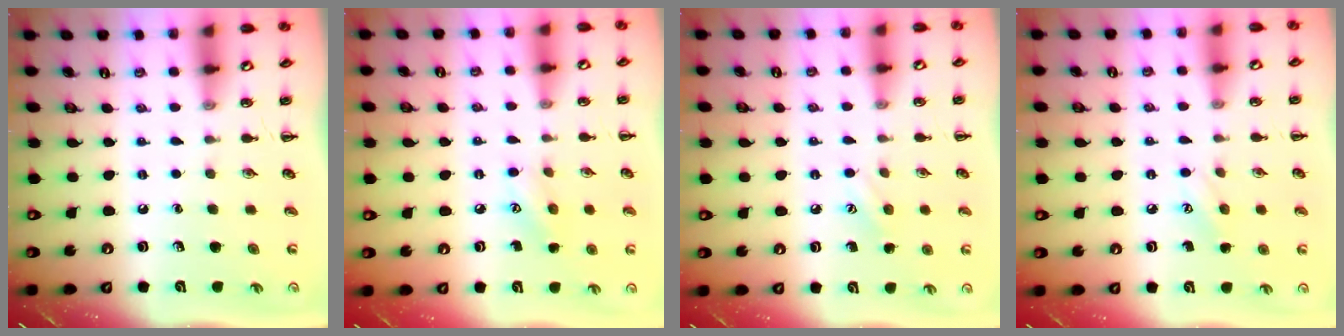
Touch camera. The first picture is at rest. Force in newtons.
{"total": 6.5, "press": 6.4, "slide": 1.2}
{"total": 6.7, "press": 6.5, "slide": 1.6}
{"total": 6.5, "press": 6.3, "slide": 1.7}